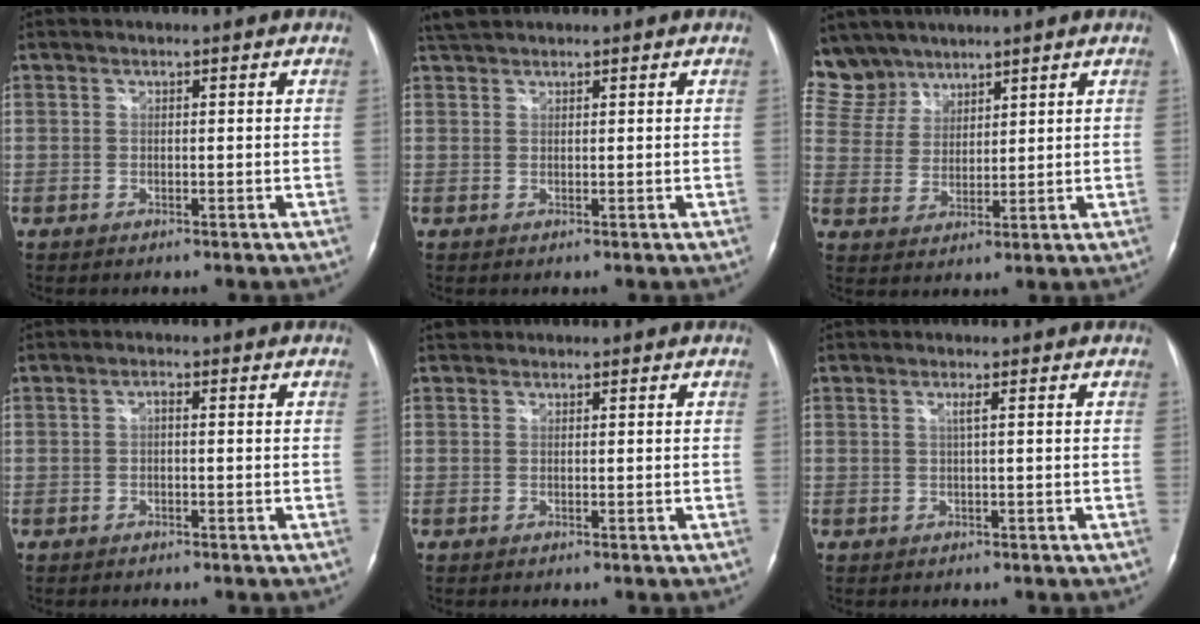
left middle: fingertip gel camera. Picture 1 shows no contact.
{"total": 2.4, "force": [2.2, 0.6, 0.7], "torque": [-0.017, 0.017, 0.043]}
{"total": 8.3, "force": [7.1, 4.3, 0.0], "torque": [-0.006, 0.010, 0.153]}
{"total": 1.0, "force": [-0.1, 0.4, 0.9], "torque": [-0.016, 0.004, -0.004]}
{"total": 0.7, "force": [0.6, 0.5, -0.1], "torque": [0.000, 0.009, 0.008]}
{"total": 1.0, "force": [0.2, -0.2, 0.9], "torque": [-0.021, 0.002, 0.003]}